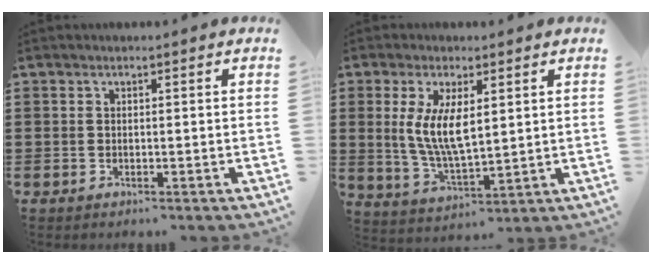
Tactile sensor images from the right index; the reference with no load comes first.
{"total": 7.7, "force": [1.2, 3.0, 7.0], "torque": [-0.142, 0.003, 0.020]}